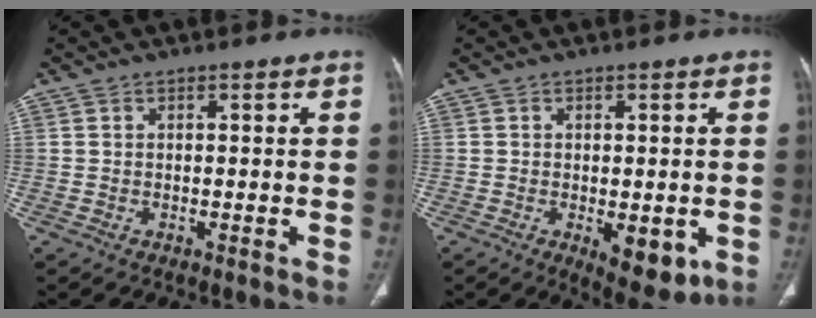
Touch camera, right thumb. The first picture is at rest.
{"total": 7.8, "force": [-2.2, 3.6, 6.5], "torque": [-0.075, -0.011, -0.019]}